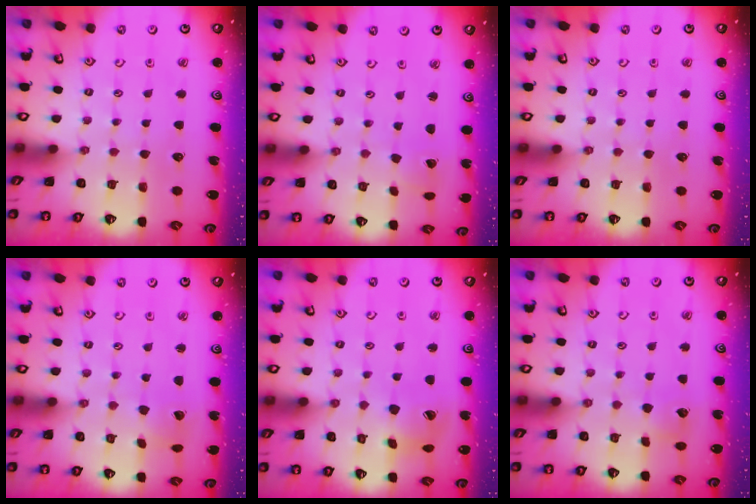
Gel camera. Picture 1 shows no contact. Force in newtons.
{"total": 1.3, "press": 1.3, "slide": 0.1}
{"total": 0.0}
{"total": 2.5, "press": 2.5, "slide": 0.4}
{"total": 8.9, "press": 8.8, "slide": 1.1}
{"total": 3.4, "press": 3.4, "slide": 0.4}